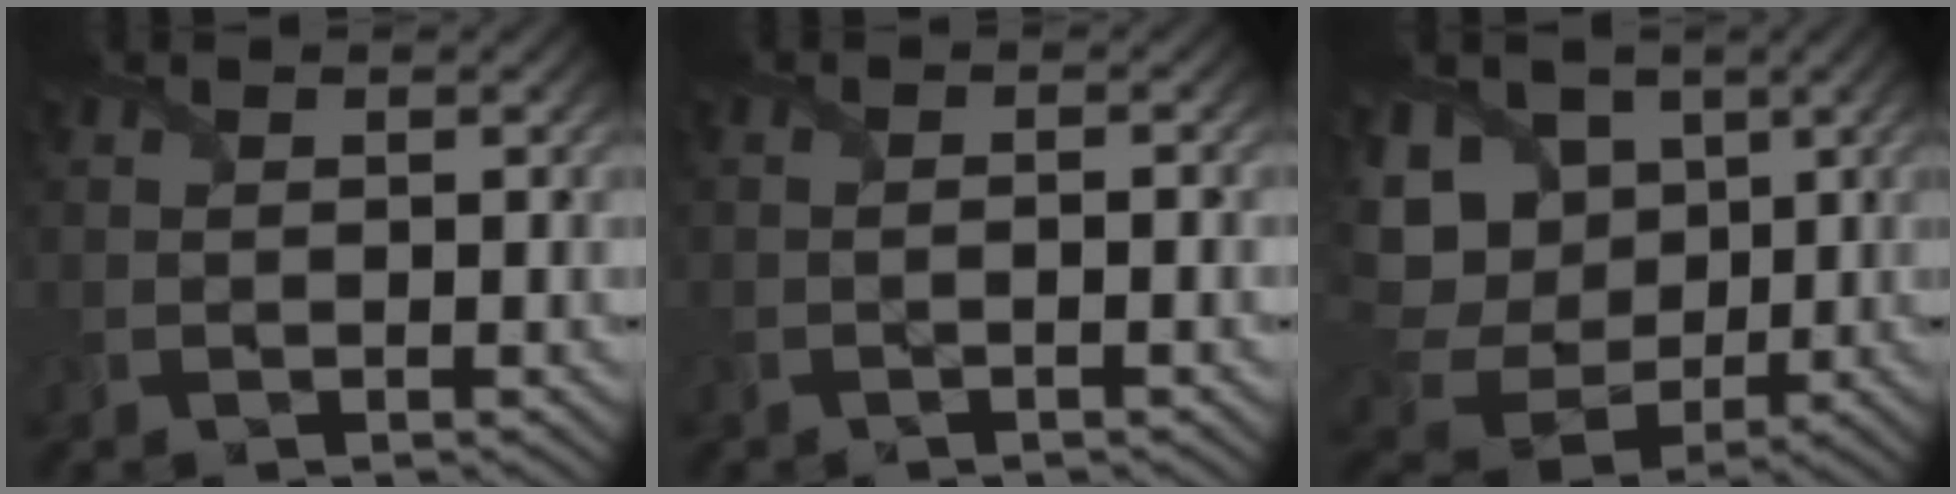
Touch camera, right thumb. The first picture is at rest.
{"total": 1.5, "force": [-0.9, -0.5, 1.0], "torque": [-0.017, 0.003, -0.018]}
{"total": 14.7, "force": [3.5, 12.1, 7.6], "torque": [-0.248, 0.018, 0.075]}